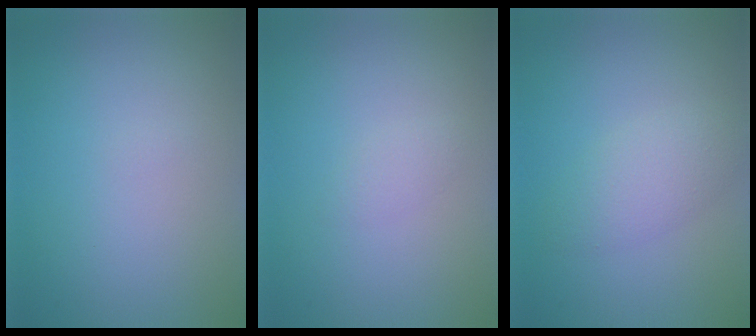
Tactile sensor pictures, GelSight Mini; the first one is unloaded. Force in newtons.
{"total": 0.9, "press": 0.9, "slide": 0.0}
{"total": 2.7, "press": 2.6, "slide": 0.0}